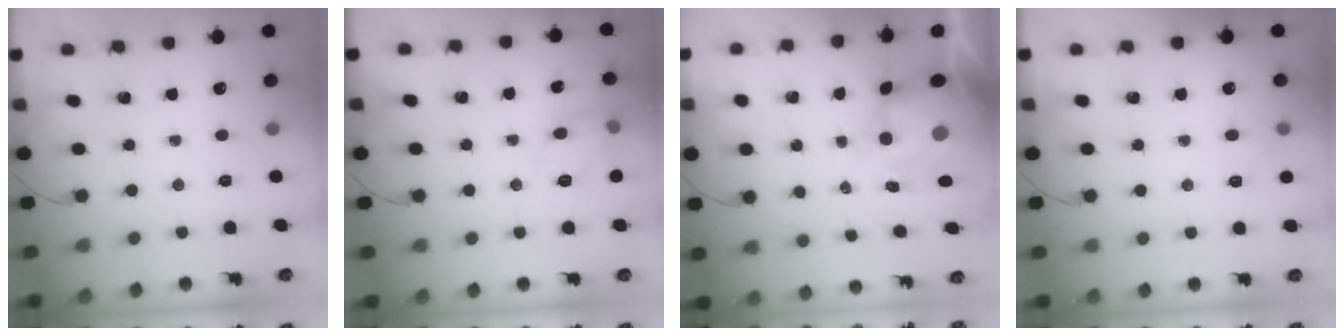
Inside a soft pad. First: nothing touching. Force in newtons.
{"total": 10.0, "press": 9.9, "slide": 0.8}
{"total": 7.4, "press": 7.0, "slide": 2.4}
{"total": 4.6, "press": 4.4, "slide": 1.3}